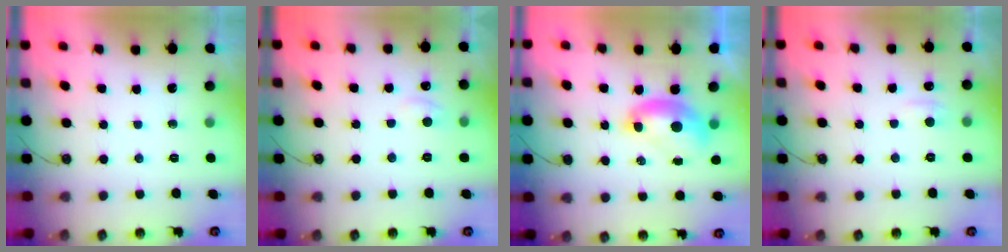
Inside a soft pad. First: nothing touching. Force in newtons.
{"total": 1.4, "press": 1.2, "slide": 0.6}
{"total": 2.3, "press": 2.3, "slide": 0.3}
{"total": 0.8, "press": 0.1, "slide": 0.8}